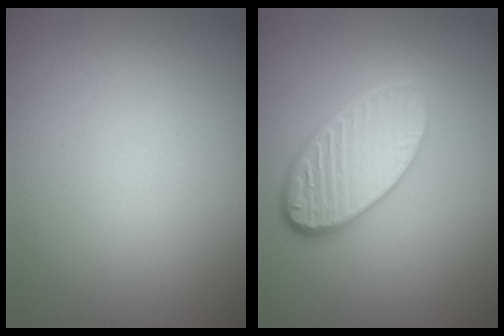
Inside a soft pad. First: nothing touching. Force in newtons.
{"total": 5.3, "press": 3.9, "slide": 3.6}